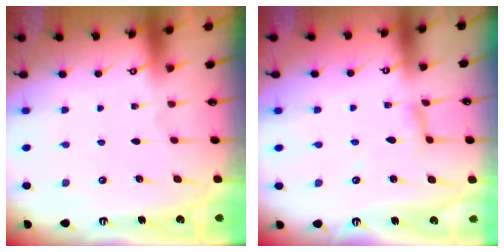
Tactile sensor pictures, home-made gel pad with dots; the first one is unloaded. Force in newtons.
{"total": 3.8, "press": 3.7, "slide": 0.3}